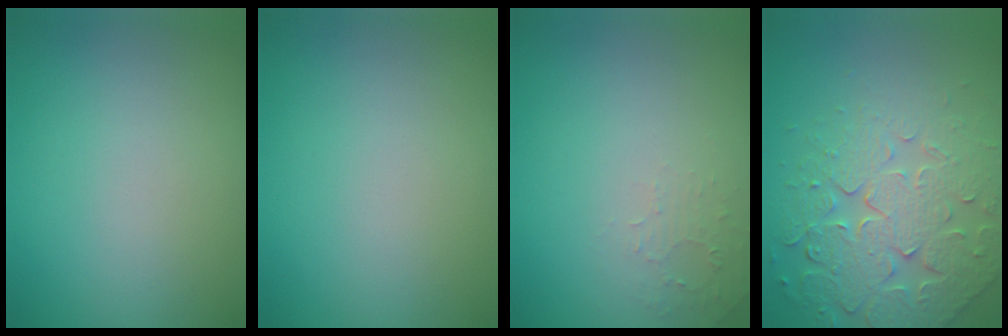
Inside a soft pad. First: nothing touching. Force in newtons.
{"total": 0.0}
{"total": 1.3, "press": 1.2, "slide": 0.3}
{"total": 7.2, "press": 5.8, "slide": 4.2}